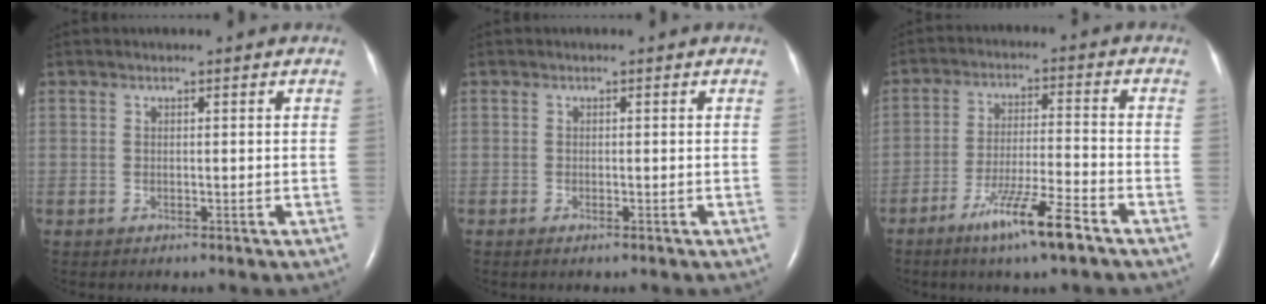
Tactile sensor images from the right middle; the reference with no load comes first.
{"total": 0.7, "force": [-0.5, 0.1, 0.5], "torque": [-0.013, -0.002, -0.006]}
{"total": 9.7, "force": [-6.2, 0.1, 7.5], "torque": [-0.141, -0.021, -0.111]}